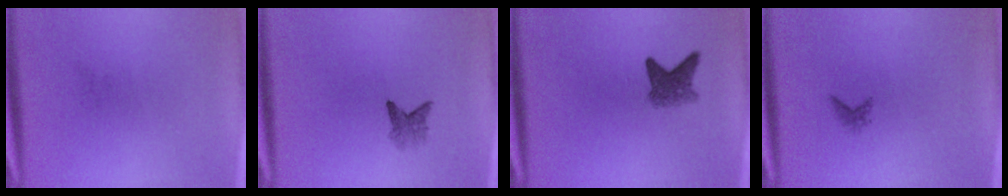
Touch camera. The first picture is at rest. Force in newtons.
{"total": 2.0}
{"total": 3.5}
{"total": 0.9}